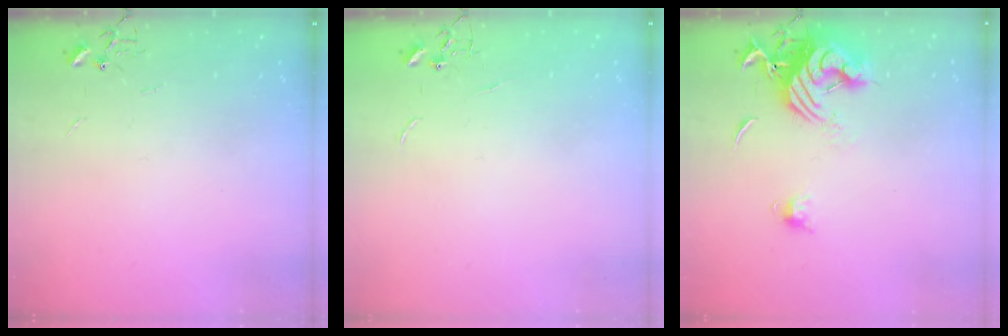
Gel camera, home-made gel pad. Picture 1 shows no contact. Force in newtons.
{"total": 0.0}
{"total": 13.3, "press": 13.2, "slide": 1.5}